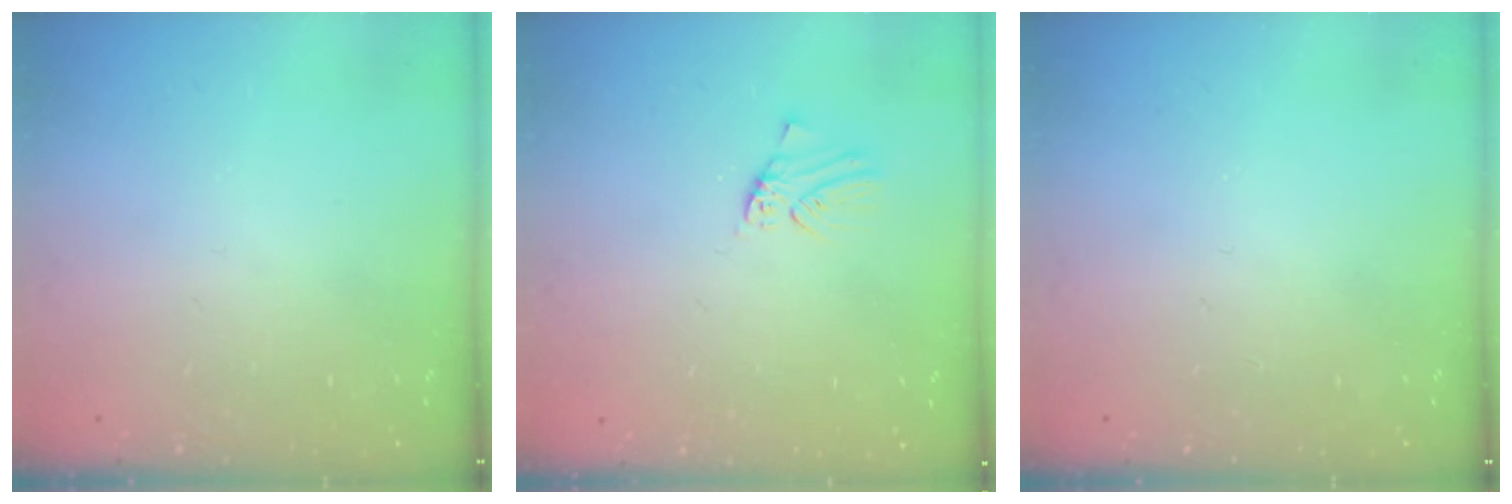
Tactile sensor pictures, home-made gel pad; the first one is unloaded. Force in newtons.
{"total": 0.0}
{"total": 0.0}